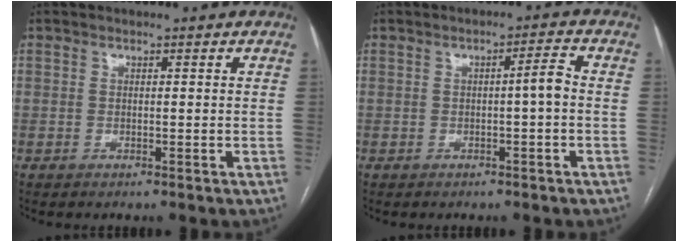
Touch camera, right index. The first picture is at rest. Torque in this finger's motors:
{"motor_torque": [0.43, -0.02, 0.19, 0.05]}